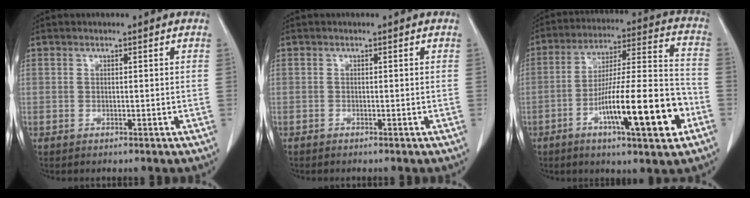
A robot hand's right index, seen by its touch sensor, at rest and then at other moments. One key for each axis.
{"total": 0.0}
{"total": 18.5, "fx": -7.2, "fy": 2.1, "fz": 16.9, "tx": -0.271, "ty": 0.002, "tz": -0.112}